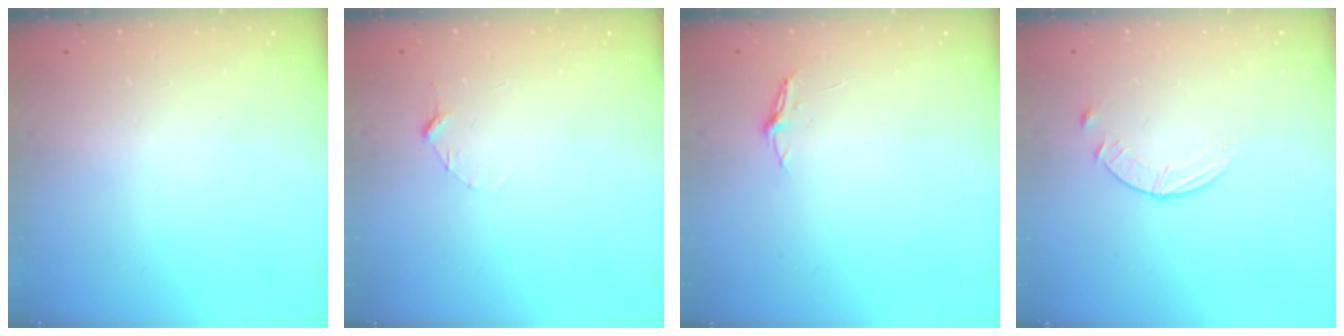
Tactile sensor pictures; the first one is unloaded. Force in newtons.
{"total": 2.9, "press": 2.9, "slide": 0.3}
{"total": 3.7, "press": 3.7, "slide": 0.4}
{"total": 5.6, "press": 5.6, "slide": 0.7}